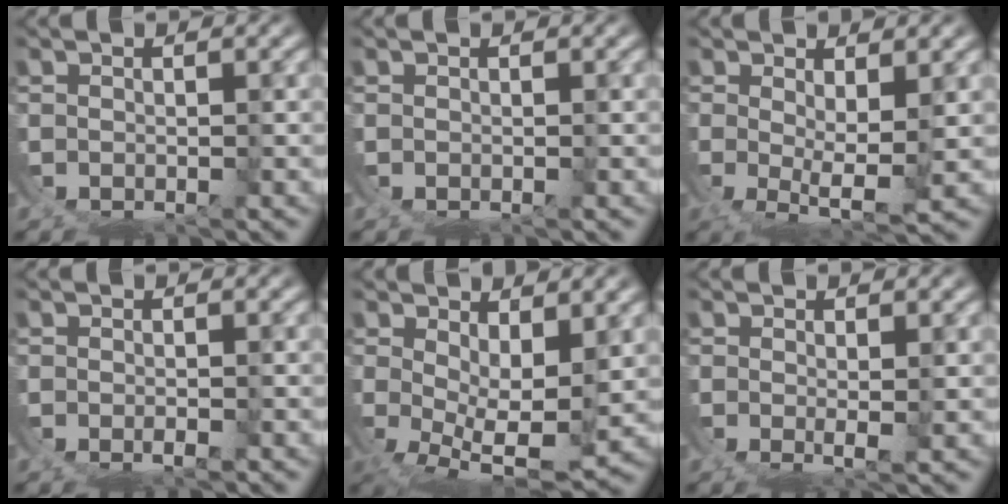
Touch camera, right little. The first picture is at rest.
{"total": 0.0}
{"total": 3.0, "force": [-0.3, 0.2, 3.0], "torque": [-0.056, -0.038, 0.011]}
{"total": 0.8, "force": [-0.4, -0.1, 0.7], "torque": [-0.010, -0.004, -0.003]}
{"total": 6.3, "force": [-2.7, 2.2, 5.3], "torque": [-0.088, -0.048, -0.017]}
{"total": 1.3, "force": [0.1, -0.5, 1.2], "torque": [-0.024, -0.016, 0.008]}